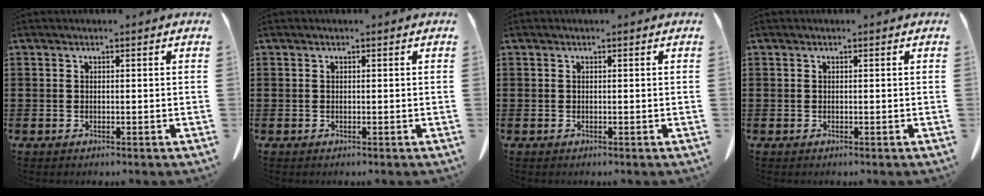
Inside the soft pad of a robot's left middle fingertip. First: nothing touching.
{"total": 0.0}
{"total": 0.0}
{"total": 0.0}